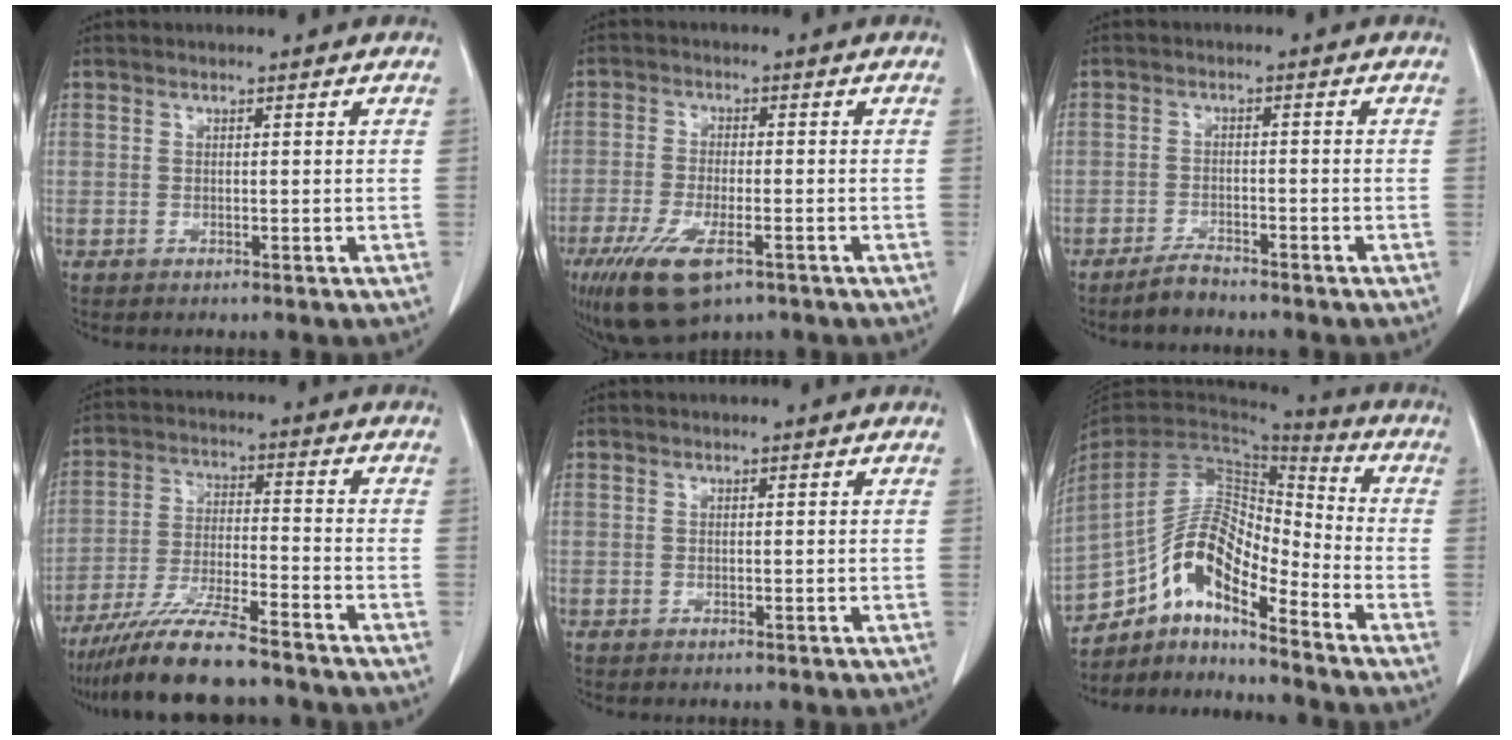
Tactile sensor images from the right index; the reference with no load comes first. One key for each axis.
{"total": 10.5, "fx": -6.0, "fy": 3.6, "fz": 7.9, "tx": -0.150, "ty": -0.022, "tz": -0.099}
{"total": 3.0, "fx": -2.8, "fy": 0.6, "fz": 1.1, "tx": -0.024, "ty": -0.003, "tz": -0.049}
{"total": 12.5, "fx": -10.5, "fy": 0.9, "fz": 6.7, "tx": -0.122, "ty": -0.022, "tz": -0.183}
{"total": 0.0}
{"total": 12.7, "fx": -8.9, "fy": 3.9, "fz": 8.2, "tx": -0.156, "ty": 0.041, "tz": -0.160}